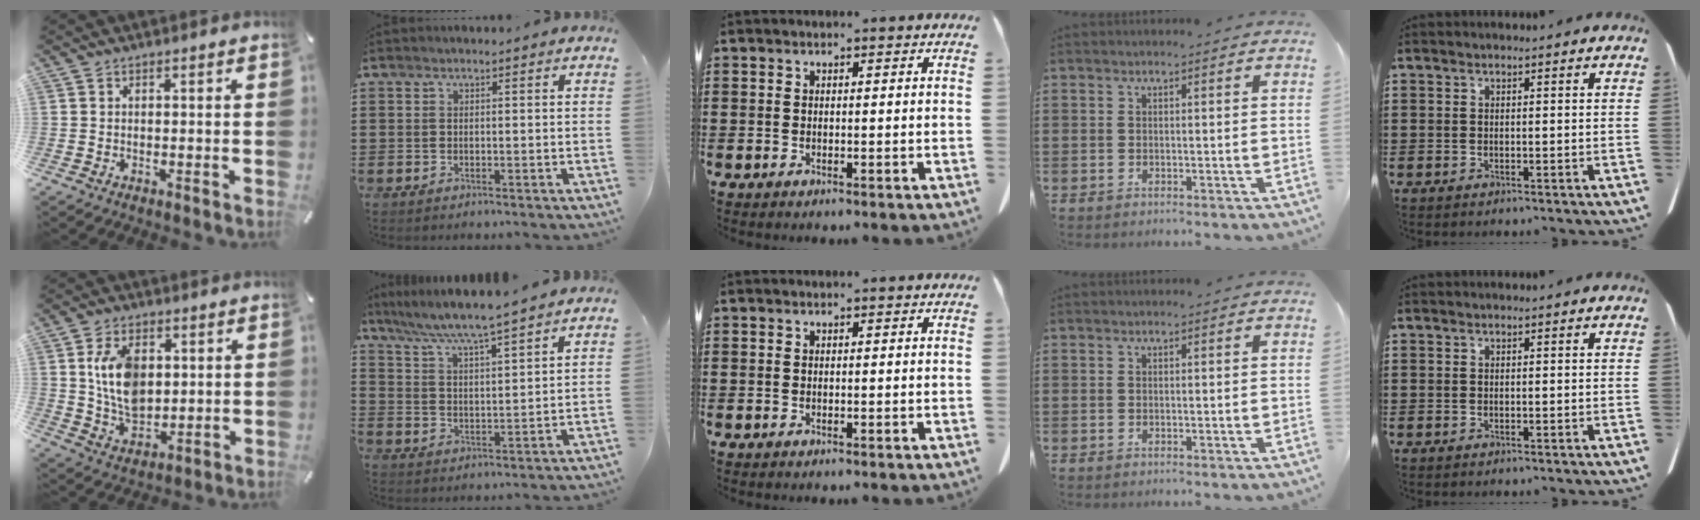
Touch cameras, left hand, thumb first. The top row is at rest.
{"thumb": {"total": 11.5, "force": [2.6, 8.0, 7.8], "torque": [-0.168, 0.005, 0.049]}, "index": {"total": 5.8, "force": [5.3, -0.8, 2.2], "torque": [-0.064, -0.033, 0.088]}}